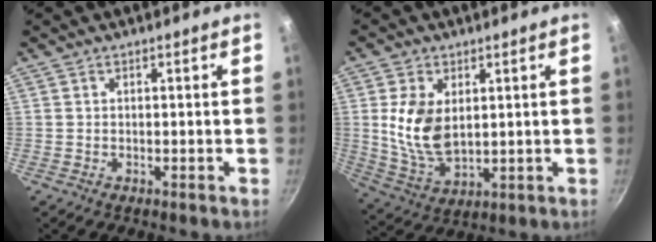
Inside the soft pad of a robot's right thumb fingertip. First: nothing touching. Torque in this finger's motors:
{"motor_torque": [-0.10, -0.07, 1.31, 0.00, 0.11]}